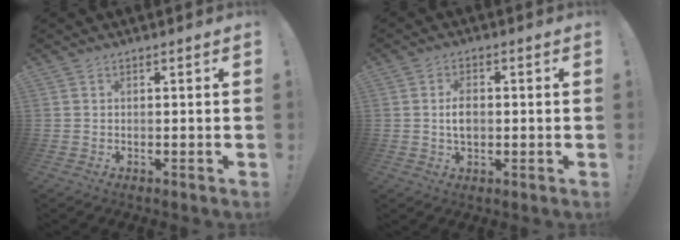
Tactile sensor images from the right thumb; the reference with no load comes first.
{"total": 4.7, "force": [-0.1, 2.9, 3.6], "torque": [-0.053, -0.001, -0.006]}